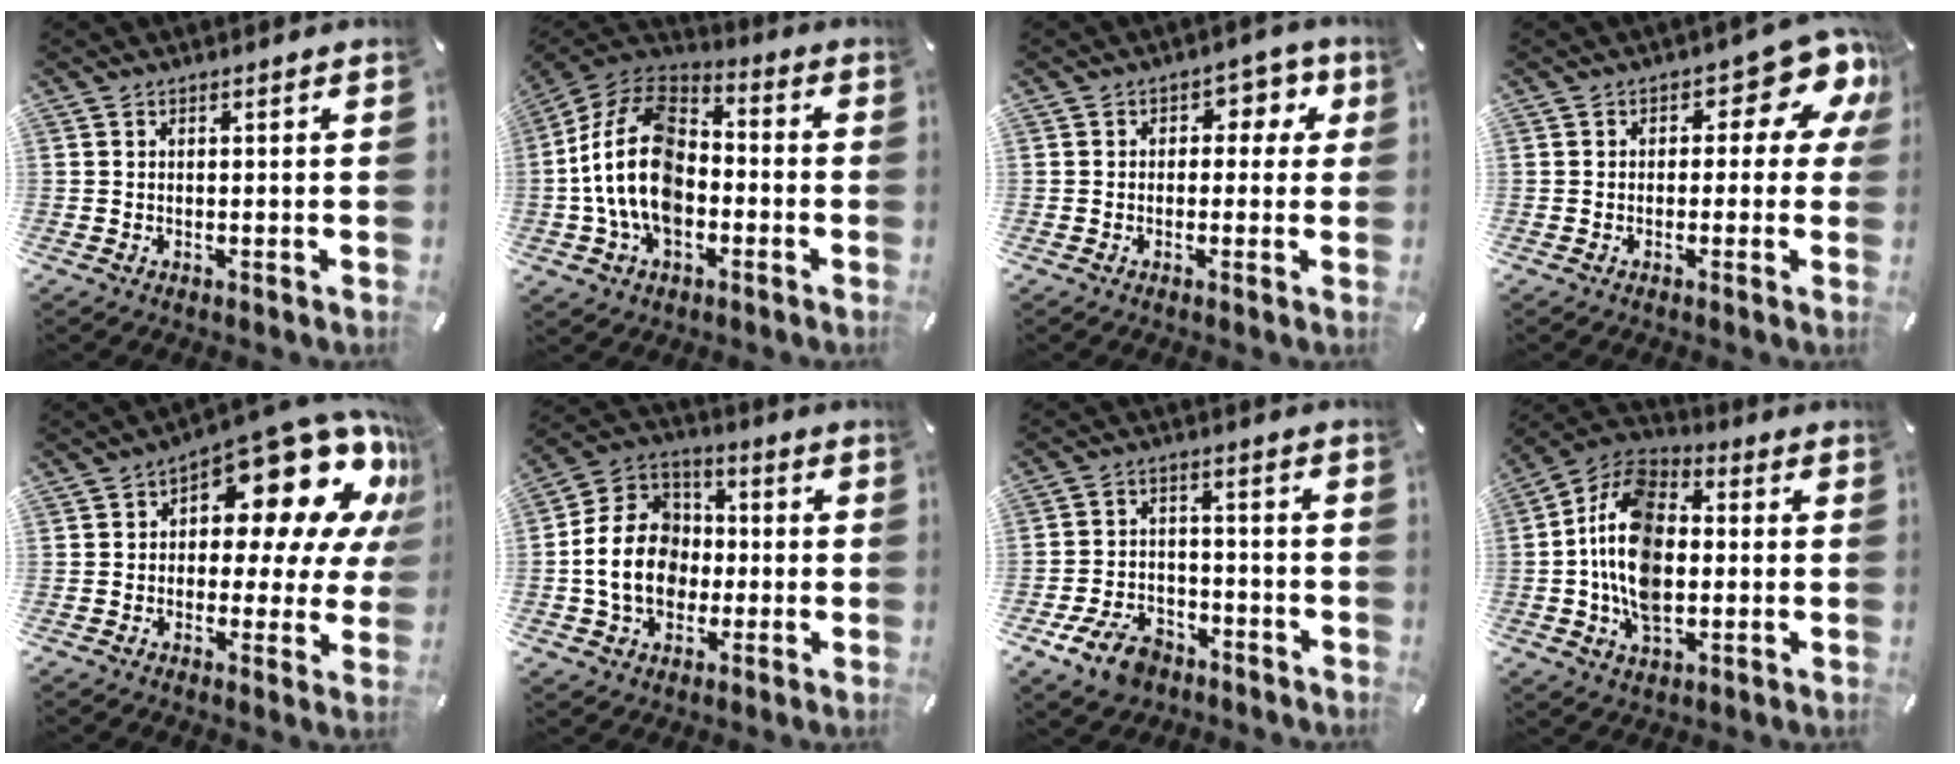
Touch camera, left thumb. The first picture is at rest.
{"total": 18.2, "force": [-3.7, 12.4, 12.9], "torque": [-0.278, 0.034, -0.069]}
{"total": 5.1, "force": [0.5, 4.0, 3.1], "torque": [-0.027, 0.000, -0.002]}
{"total": 9.6, "force": [3.5, 4.8, 7.6], "torque": [-0.089, -0.028, 0.056]}
{"total": 18.4, "force": [9.9, 9.1, 12.5], "torque": [-0.158, -0.085, 0.161]}
{"total": 15.3, "force": [-2.4, 12.8, 8.0], "torque": [-0.184, 0.027, -0.045]}
{"total": 9.9, "force": [-6.4, 6.1, 4.5], "torque": [-0.086, 0.044, -0.113]}
{"total": 17.1, "force": [-1.4, 11.5, 12.6], "torque": [-0.278, 0.008, -0.029]}